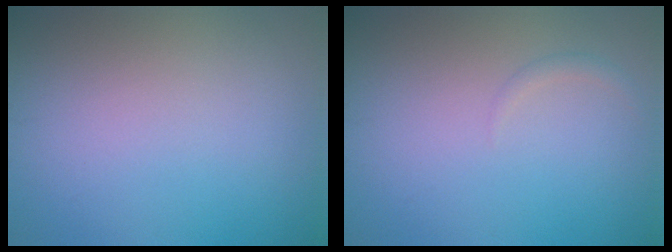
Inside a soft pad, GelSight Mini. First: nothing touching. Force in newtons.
{"total": 0.7, "press": 0.7, "slide": 0.1}